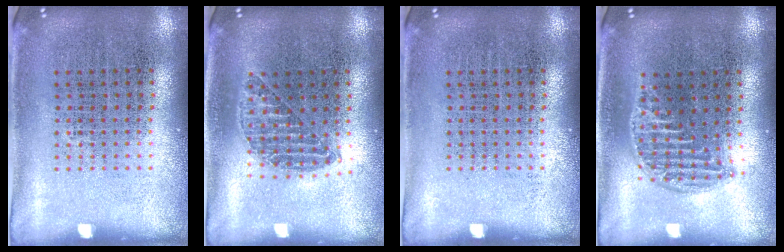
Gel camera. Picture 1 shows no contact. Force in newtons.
{"total": 1.1, "press": 1.0, "slide": 0.5}
{"total": 0.0}
{"total": 1.3, "press": 1.1, "slide": 0.6}